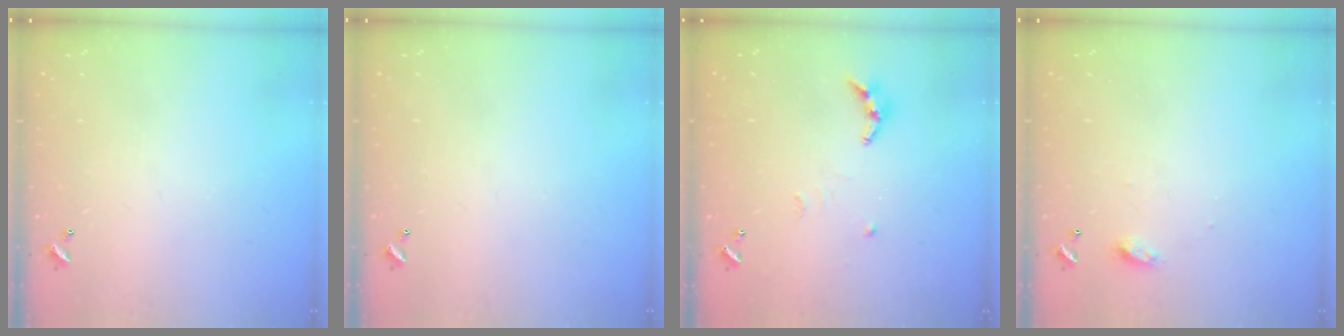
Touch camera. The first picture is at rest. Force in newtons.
{"total": 0.0}
{"total": 7.9, "press": 7.9, "slide": 0.2}
{"total": 4.0, "press": 4.0, "slide": 0.5}